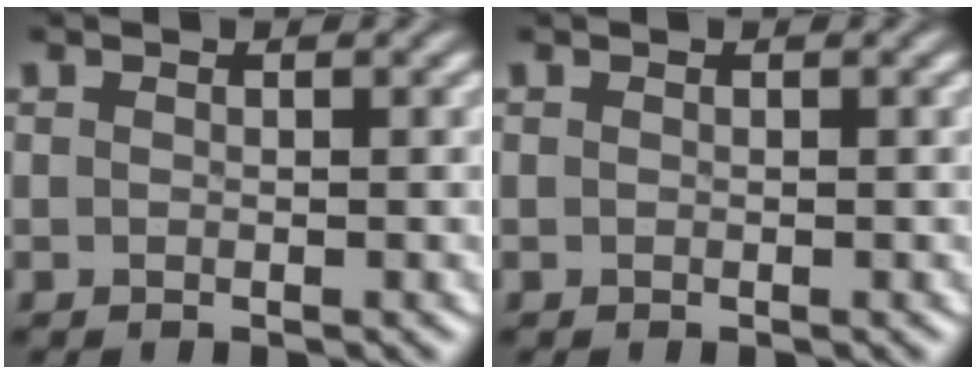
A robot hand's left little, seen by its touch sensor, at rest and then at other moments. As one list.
[{"total": 0.0}]